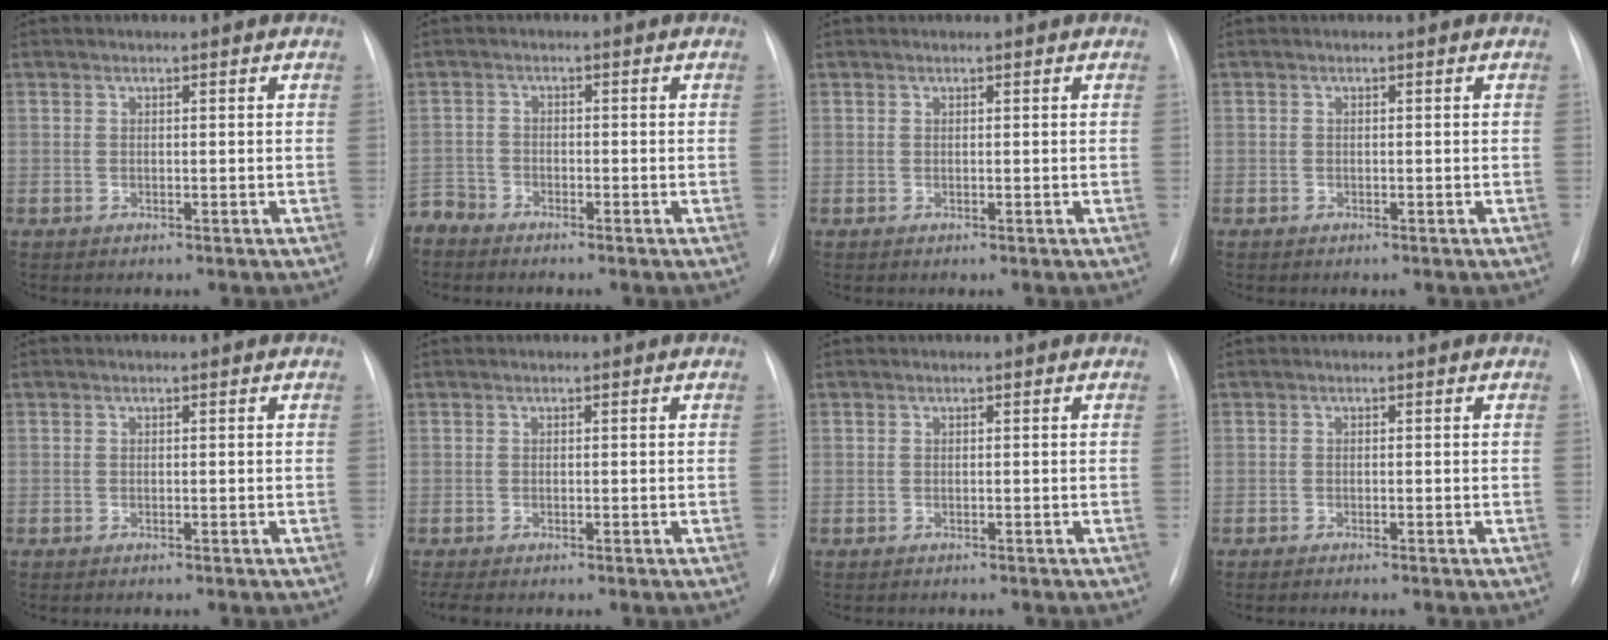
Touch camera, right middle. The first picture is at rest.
{"total": 3.7, "force": [-3.6, 1.1, -0.3], "torque": [0.010, -0.007, -0.072]}
{"total": 0.0}
{"total": 0.6, "force": [-0.4, 0.4, 0.0], "torque": [-0.006, 0.002, -0.006]}
{"total": 0.0}
{"total": 1.2, "force": [-1.0, 0.2, 0.7], "torque": [-0.010, -0.005, -0.015]}
{"total": 0.7, "force": [-0.6, 0.2, 0.2], "torque": [-0.006, 0.000, -0.009]}
{"total": 1.0, "force": [-0.8, -0.1, 0.5], "torque": [-0.010, -0.003, -0.011]}